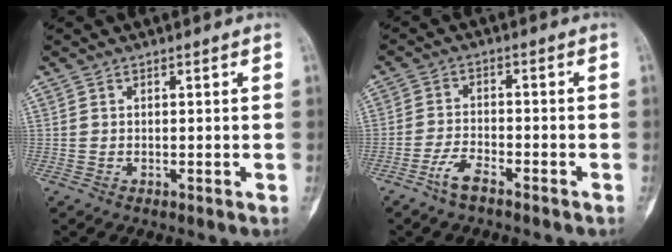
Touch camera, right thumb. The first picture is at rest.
{"total": 4.2, "force": [-3.1, 1.4, 2.5], "torque": [-0.056, 0.021, -0.062]}